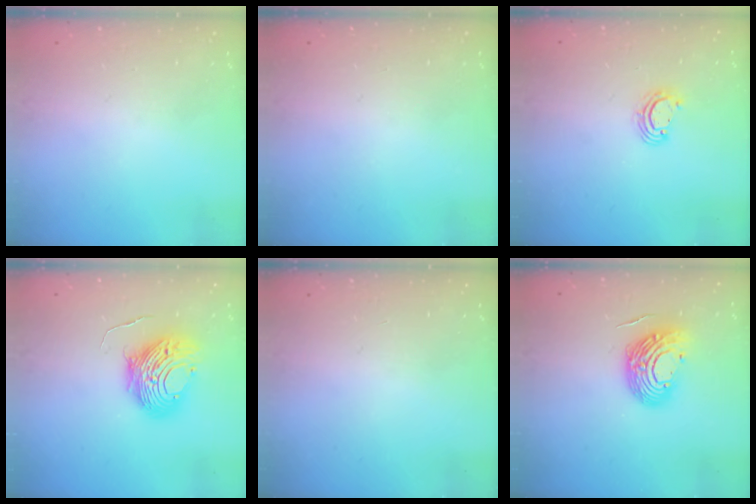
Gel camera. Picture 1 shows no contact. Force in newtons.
{"total": 0.0}
{"total": 3.5, "press": 3.5, "slide": 0.3}
{"total": 13.0, "press": 12.9, "slide": 1.4}
{"total": 0.0}
{"total": 12.6, "press": 12.5, "slide": 1.7}